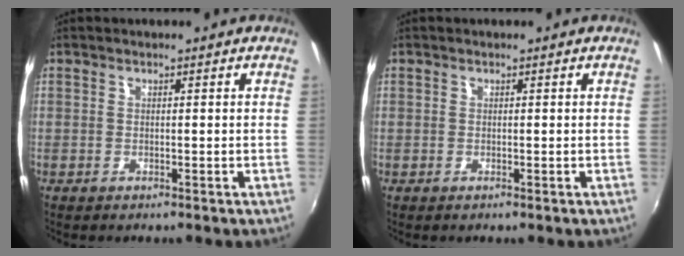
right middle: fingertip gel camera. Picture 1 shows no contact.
{"total": 0.0}